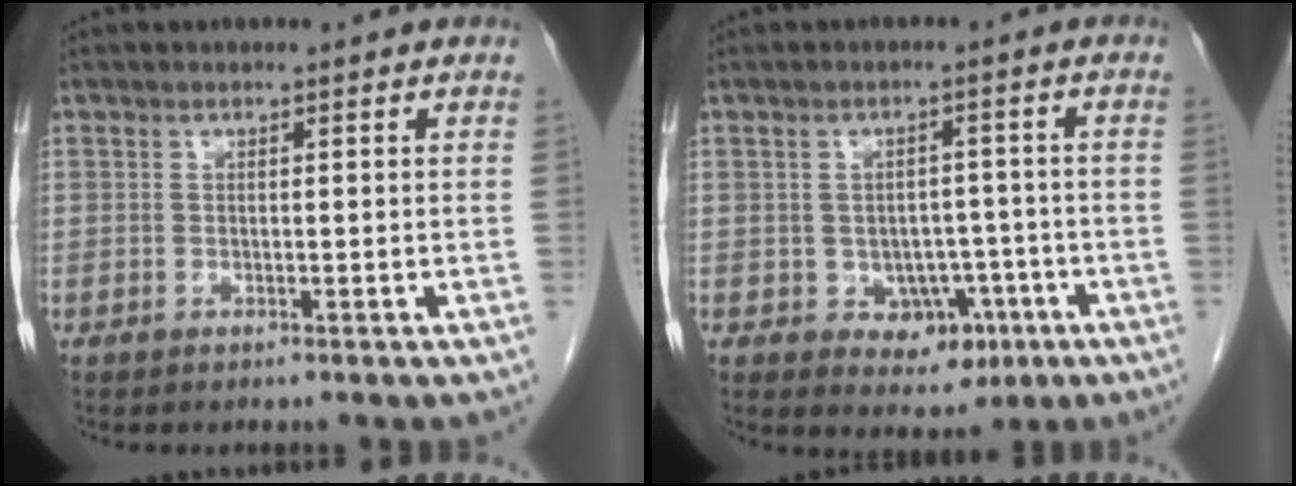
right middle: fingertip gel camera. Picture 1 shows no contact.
{"total": 5.3, "force": [-1.9, 4.0, 3.0], "torque": [-0.034, 0.008, -0.015]}